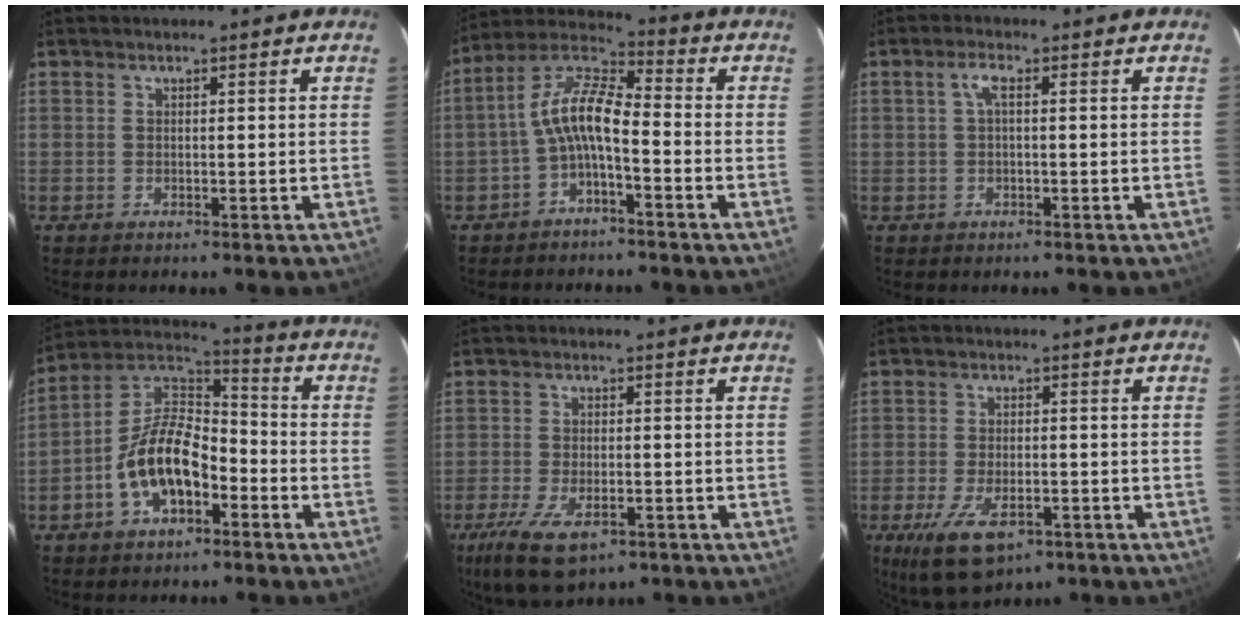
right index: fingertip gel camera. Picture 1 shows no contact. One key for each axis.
{"total": 8.7, "fx": -3.0, "fy": 2.7, "fz": 7.7, "tx": -0.172, "ty": 0.020, "tz": -0.059}
{"total": 2.2, "fx": 0.2, "fy": 0.6, "fz": 2.1, "tx": -0.042, "ty": 0.009, "tz": 0.004}
{"total": 12.9, "fx": -5.4, "fy": 6.7, "fz": 9.6, "tx": -0.187, "ty": 0.025, "tz": -0.094}
{"total": 10.8, "fx": -6.2, "fy": 4.7, "fz": 7.5, "tx": -0.171, "ty": -0.033, "tz": -0.103}
{"total": 11.1, "fx": -6.1, "fy": 5.1, "fz": 7.8, "tx": -0.167, "ty": -0.026, "tz": -0.097}